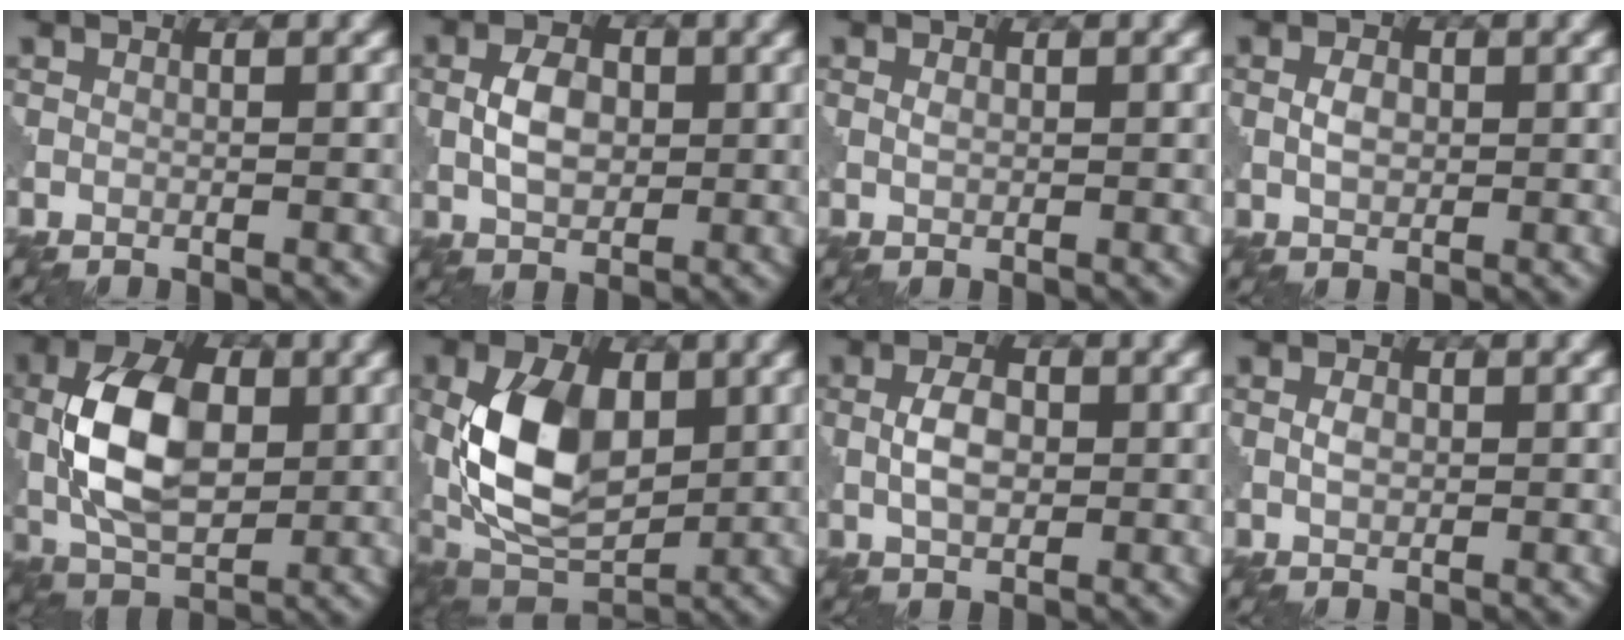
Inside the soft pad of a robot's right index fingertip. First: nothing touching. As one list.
[{"total": 3.6, "force": [0.4, 2.4, 2.6], "torque": [-0.051, 0.001, 0.008]}, {"total": 0.6, "force": [0.3, 0.3, 0.4], "torque": [-0.008, -0.004, 0.010]}, {"total": 1.7, "force": [0.3, 1.2, 1.2], "torque": [-0.021, 0.001, 0.006]}, {"total": 9.5, "force": [0.9, 5.9, 7.4], "torque": [-0.154, 0.005, 0.014]}, {"total": 10.3, "force": [0.9, 6.7, 7.8], "torque": [-0.164, -0.004, 0.017]}, {"total": 3.0, "force": [0.3, 1.8, 2.4], "torque": [-0.047, 0.000, 0.005]}, {"total": 1.2, "force": [0.3, 0.9, 0.8], "torque": [-0.015, -0.001, 0.006]}]